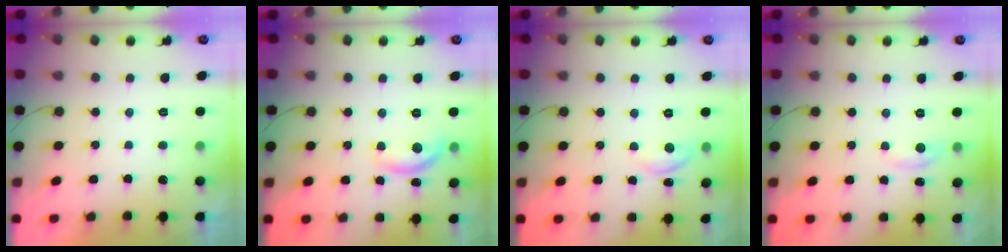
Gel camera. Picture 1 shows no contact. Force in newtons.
{"total": 10.3, "press": 10.3, "slide": 0.4}
{"total": 5.8, "press": 5.7, "slide": 0.6}
{"total": 3.2, "press": 3.2, "slide": 0.4}